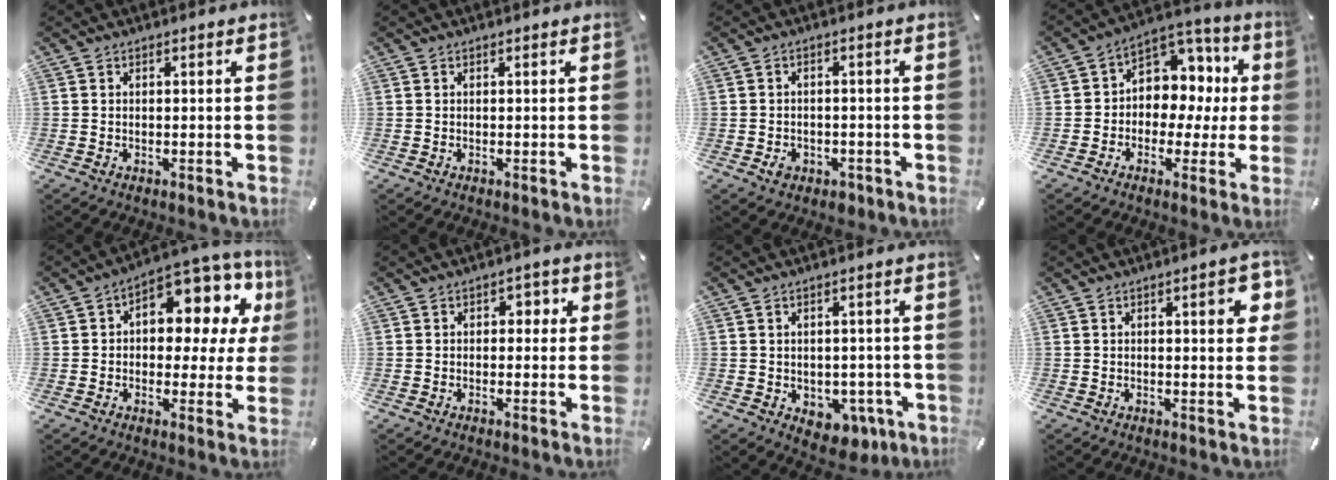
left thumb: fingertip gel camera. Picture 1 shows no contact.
{"total": 0.0}
{"total": 3.6, "force": [-1.5, 2.8, 1.6], "torque": [-0.017, 0.003, -0.027]}
{"total": 10.0, "force": [0.7, 8.9, 4.5], "torque": [-0.058, -0.019, 0.019]}
{"total": 11.0, "force": [4.6, 6.7, 7.4], "torque": [-0.093, -0.049, 0.078]}
{"total": 1.2, "force": [-0.1, 1.0, 0.7], "torque": [-0.007, 0.004, -0.008]}
{"total": 5.1, "force": [-1.3, 4.3, 2.4], "torque": [-0.021, 0.006, -0.021]}
{"total": 6.3, "force": [1.3, 2.1, 5.8], "torque": [-0.069, -0.007, 0.012]}